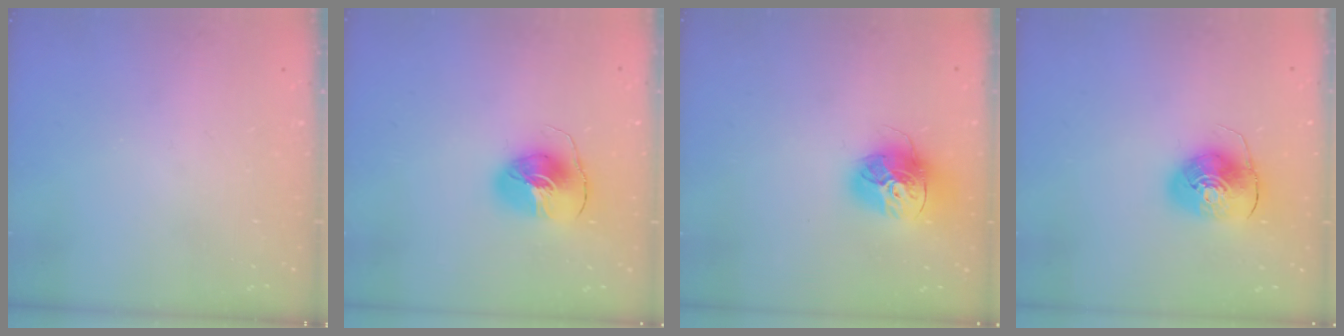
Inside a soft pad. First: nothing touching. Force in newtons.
{"total": 8.7, "press": 8.7, "slide": 1.1}
{"total": 17.1, "press": 17.0, "slide": 1.5}
{"total": 9.2, "press": 9.0, "slide": 1.5}